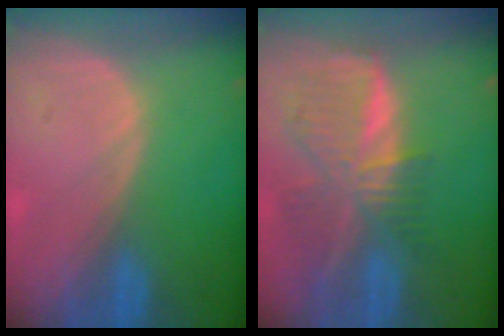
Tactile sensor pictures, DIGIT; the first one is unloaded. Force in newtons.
{"total": 9.1, "press": 8.0, "slide": 4.5}